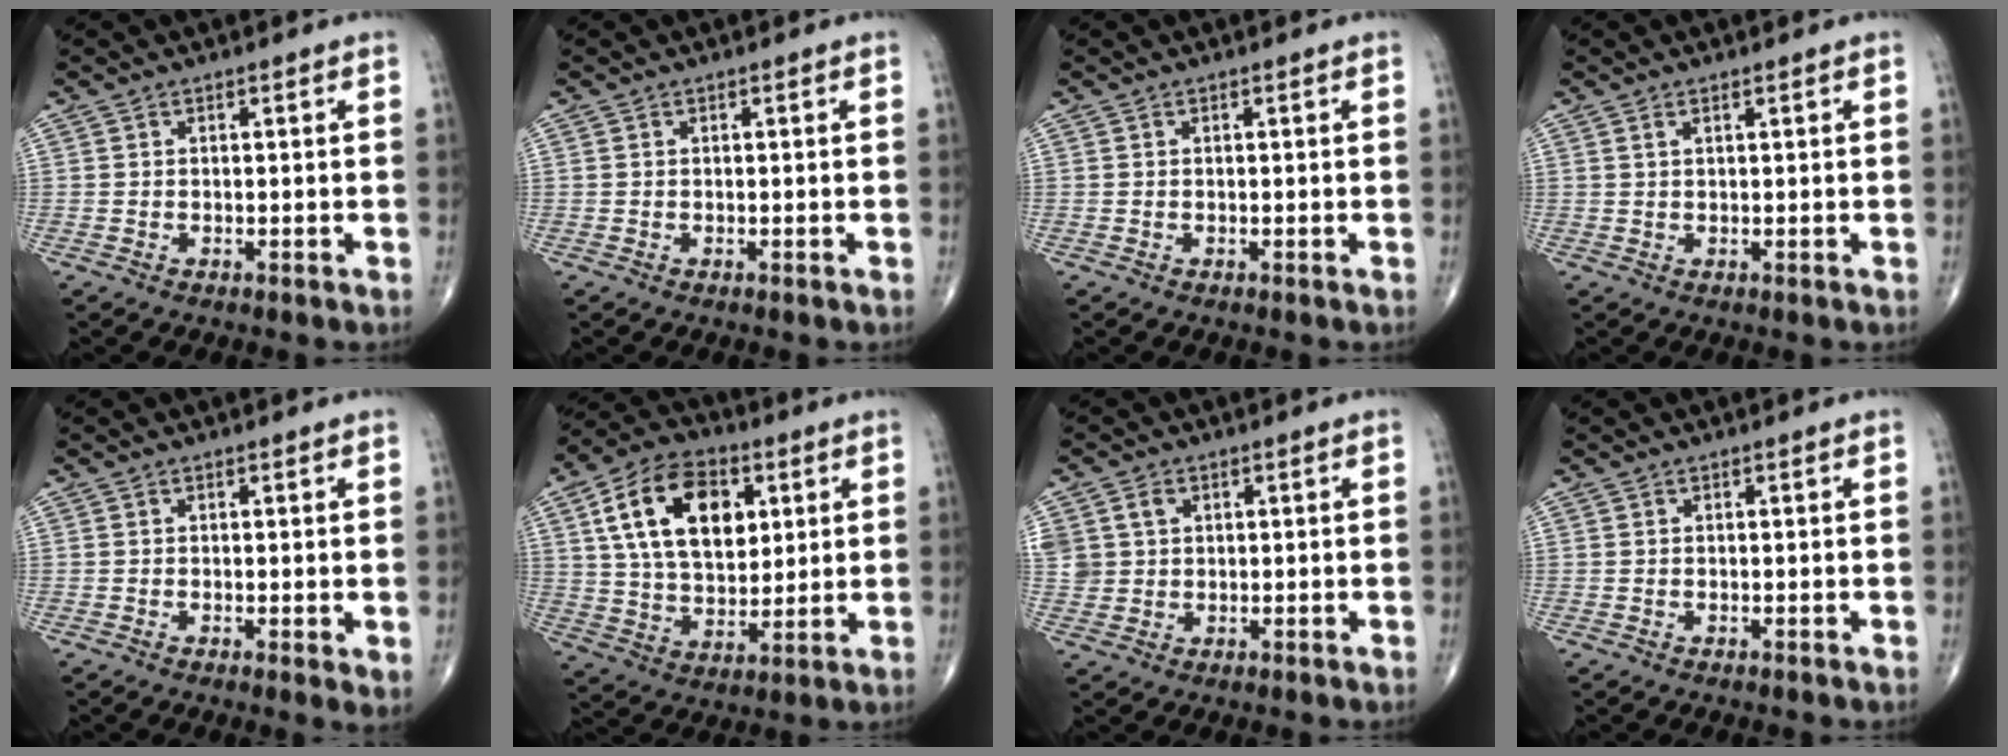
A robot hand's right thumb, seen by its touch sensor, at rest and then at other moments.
{"total": 0.0}
{"total": 0.0}
{"total": 0.9, "force": [0.6, 0.1, 0.6], "torque": [-0.015, 0.001, 0.012]}
{"total": 2.1, "force": [0.0, 0.4, 2.1], "torque": [-0.034, -0.012, -0.004]}
{"total": 18.4, "force": [5.8, 11.3, 13.2], "torque": [-0.201, -0.009, 0.103]}
{"total": 5.1, "force": [1.8, 4.2, 2.2], "torque": [-0.032, -0.001, 0.042]}
{"total": 0.0}